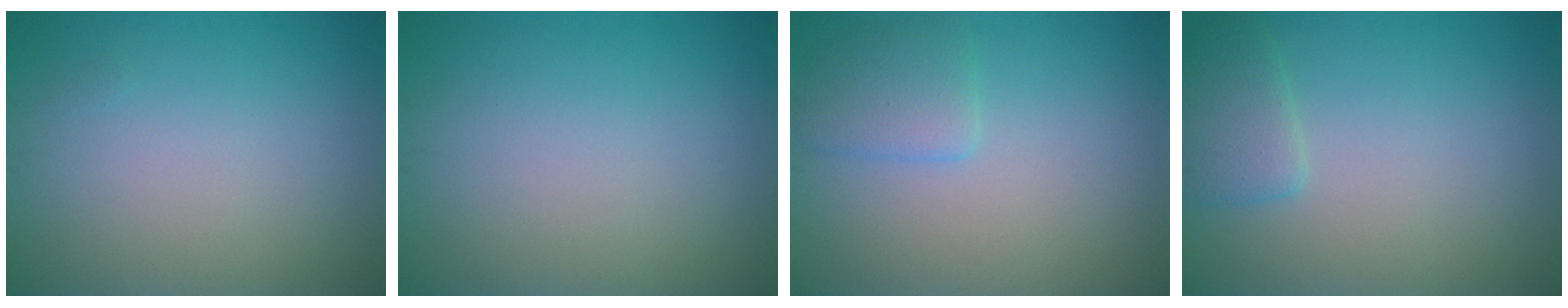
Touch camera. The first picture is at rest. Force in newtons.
{"total": 0.0}
{"total": 2.3, "press": 2.3, "slide": 0.1}
{"total": 2.2, "press": 2.1, "slide": 0.2}